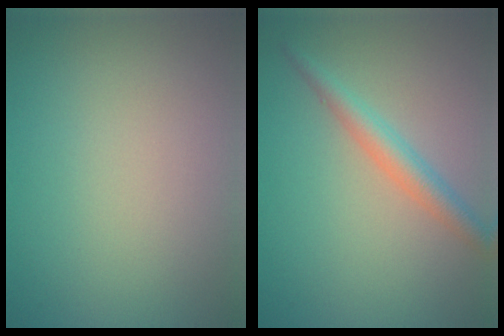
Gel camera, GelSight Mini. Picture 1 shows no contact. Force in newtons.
{"total": 2.8, "press": 2.8, "slide": 0.0}